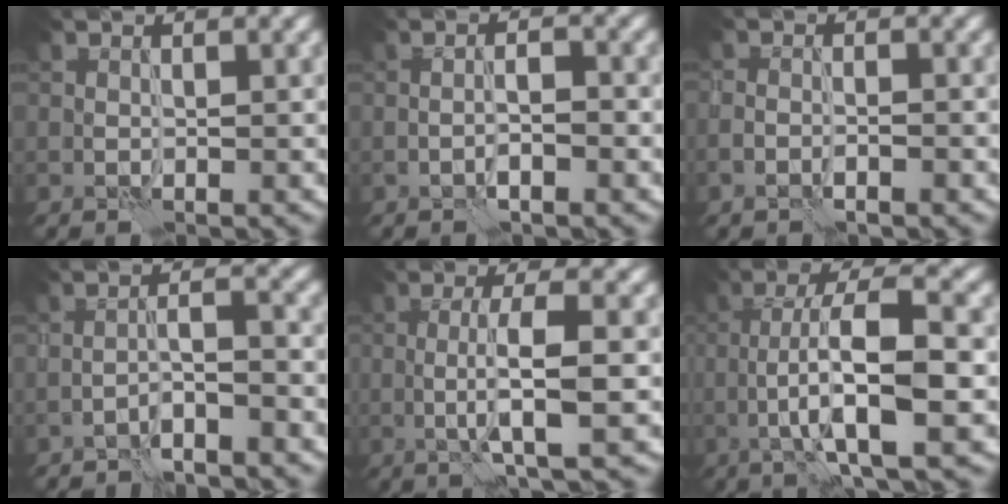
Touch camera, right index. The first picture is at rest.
{"total": 1.8, "force": [-1.0, 0.4, 1.5], "torque": [-0.024, 0.008, -0.022]}
{"total": 1.9, "force": [-1.3, 0.6, 1.2], "torque": [-0.024, 0.002, -0.026]}
{"total": 2.7, "force": [-2.2, 0.2, 1.6], "torque": [-0.027, 0.013, -0.046]}
{"total": 4.9, "force": [-0.5, 0.9, 4.8], "torque": [-0.083, 0.002, -0.012]}
{"total": 8.5, "force": [-1.9, 1.8, 8.1], "torque": [-0.134, 0.020, -0.040]}